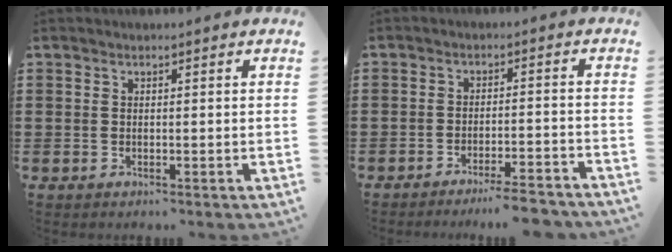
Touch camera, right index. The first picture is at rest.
{"total": 4.5, "force": [-4.2, -0.1, 1.8], "torque": [-0.029, -0.006, -0.079]}